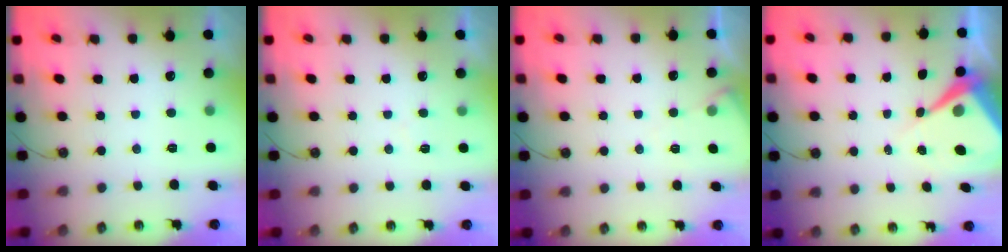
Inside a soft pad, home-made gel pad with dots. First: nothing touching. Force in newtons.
{"total": 3.4, "press": 3.3, "slide": 0.5}
{"total": 4.3, "press": 4.3, "slide": 0.7}
{"total": 8.5, "press": 8.5, "slide": 0.9}